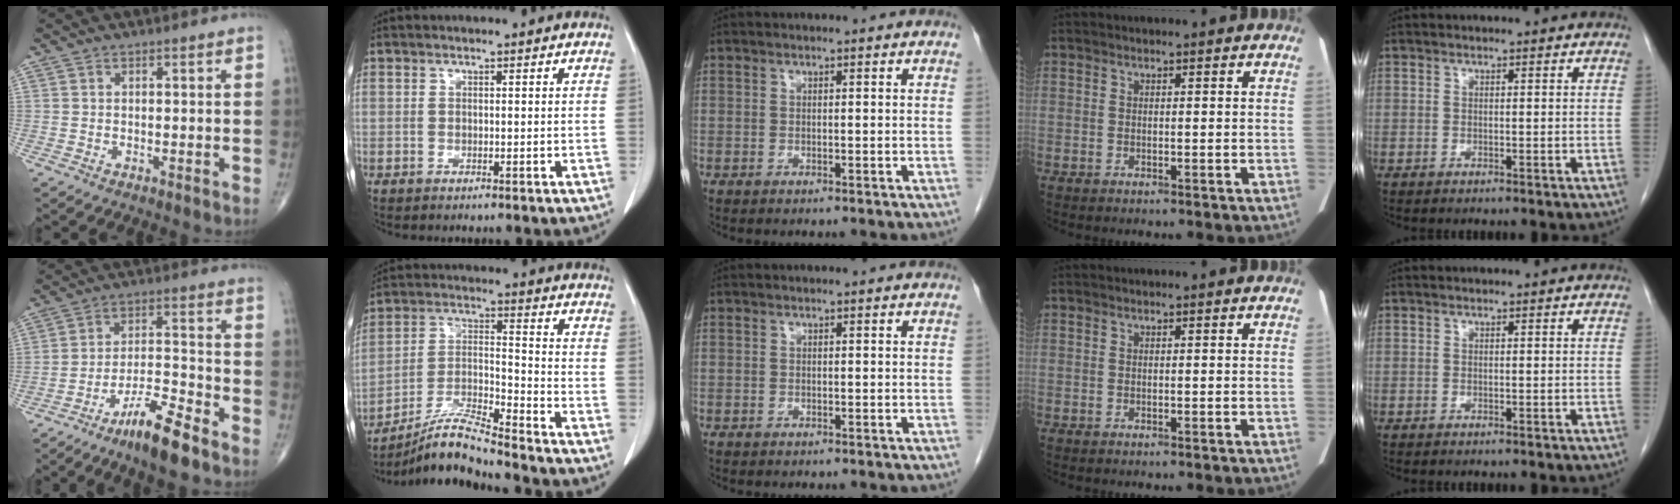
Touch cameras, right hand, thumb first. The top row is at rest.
{"thumb": {"total": 11.0, "force": [-7.8, 1.7, 7.5], "torque": [-0.136, 0.056, -0.140]}, "index": {"total": 9.9, "force": [-9.0, -1.2, 3.9], "torque": [-0.080, -0.003, -0.166]}}